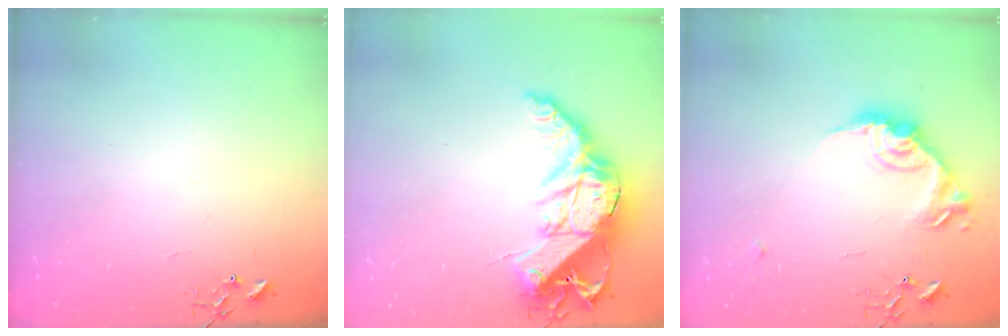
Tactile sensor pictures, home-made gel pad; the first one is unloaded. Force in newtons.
{"total": 19.6, "press": 19.6, "slide": 1.2}
{"total": 16.7, "press": 16.7, "slide": 0.9}